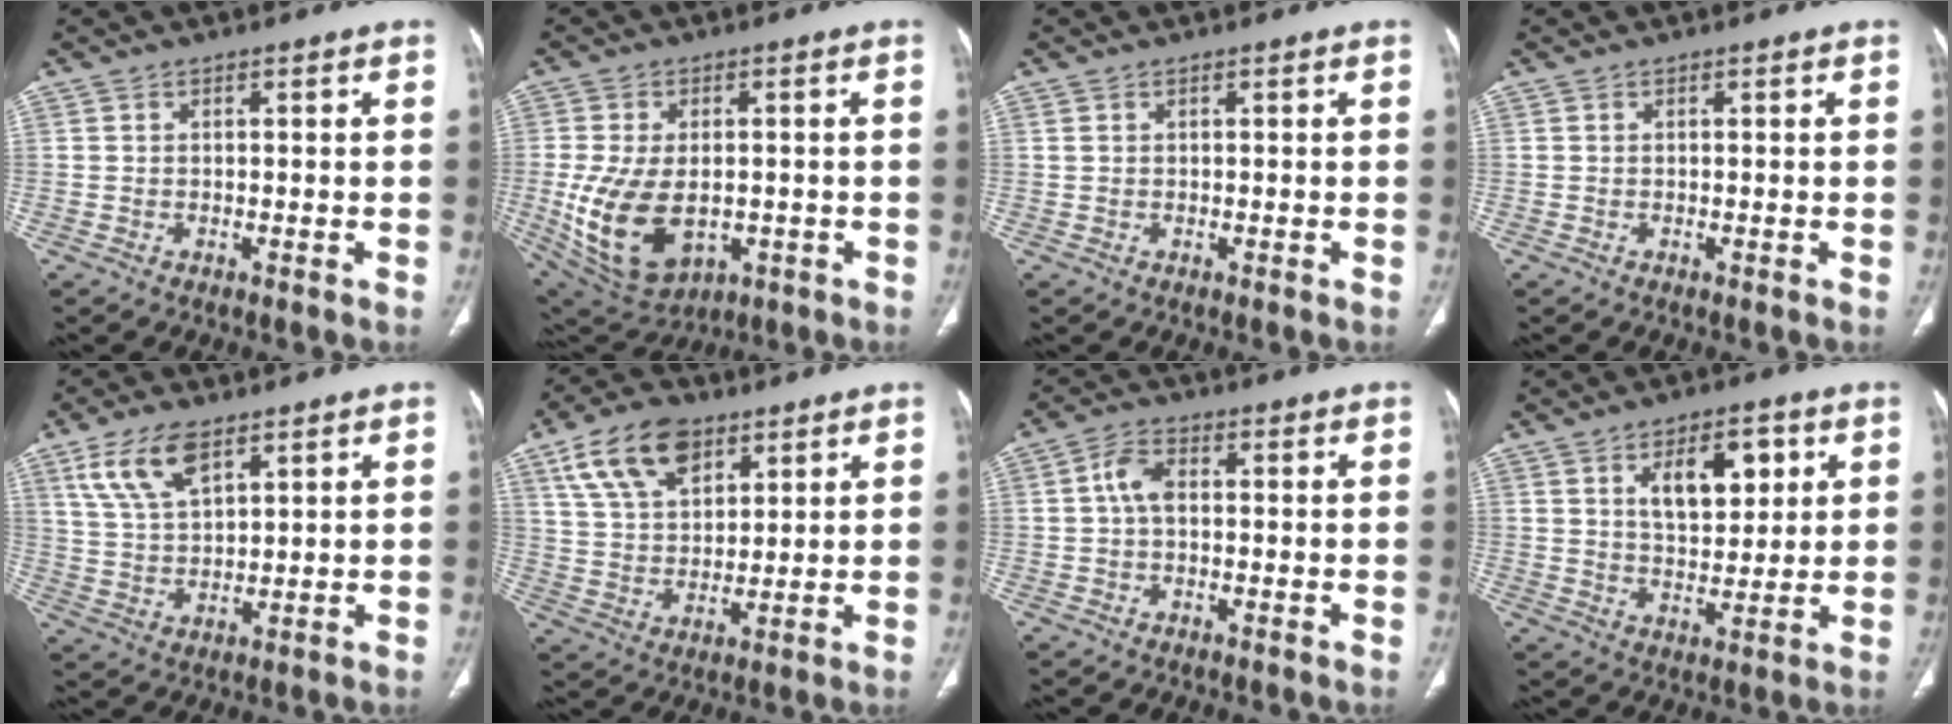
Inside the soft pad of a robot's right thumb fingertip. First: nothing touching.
{"total": 15.5, "force": [-2.7, 9.5, 11.9], "torque": [-0.219, -0.006, -0.017]}
{"total": 0.6, "force": [0.4, 0.2, 0.4], "torque": [-0.011, 0.008, 0.012]}
{"total": 0.0}
{"total": 9.6, "force": [5.5, 4.3, 6.6], "torque": [-0.126, -0.017, 0.115]}
{"total": 13.4, "force": [7.2, 7.7, 8.2], "torque": [-0.130, -0.018, 0.136]}
{"total": 4.4, "force": [0.3, 2.6, 3.6], "torque": [-0.071, 0.011, 0.002]}
{"total": 10.6, "force": [4.0, 5.7, 8.0], "torque": [-0.093, -0.016, 0.066]}